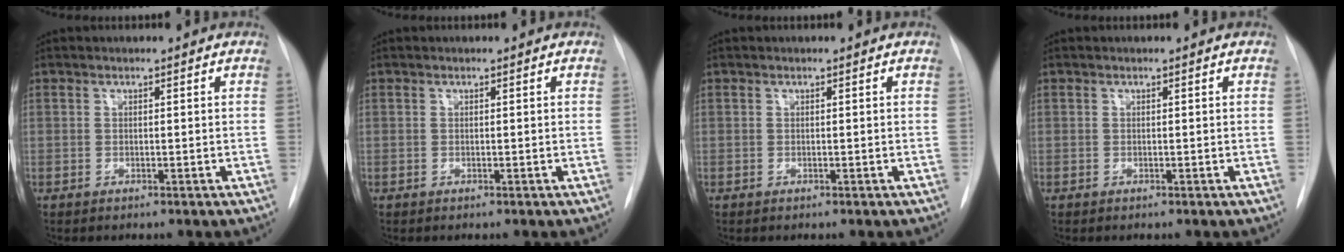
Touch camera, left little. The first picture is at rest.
{"total": 0.0}
{"total": 0.0}
{"total": 0.0}